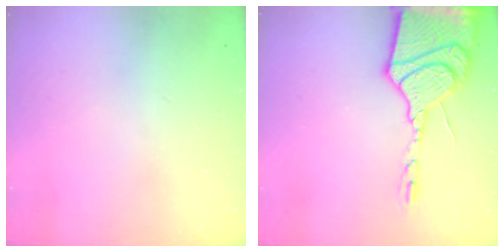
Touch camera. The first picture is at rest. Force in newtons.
{"total": 24.1, "press": 21.5, "slide": 10.8}